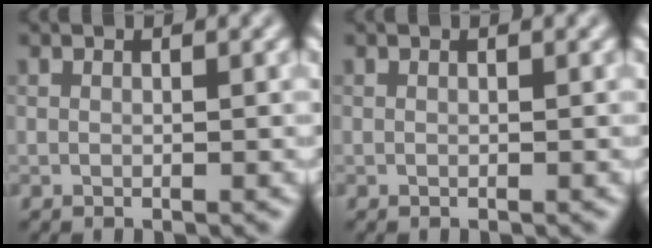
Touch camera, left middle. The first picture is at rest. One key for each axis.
{"total": 0.0}